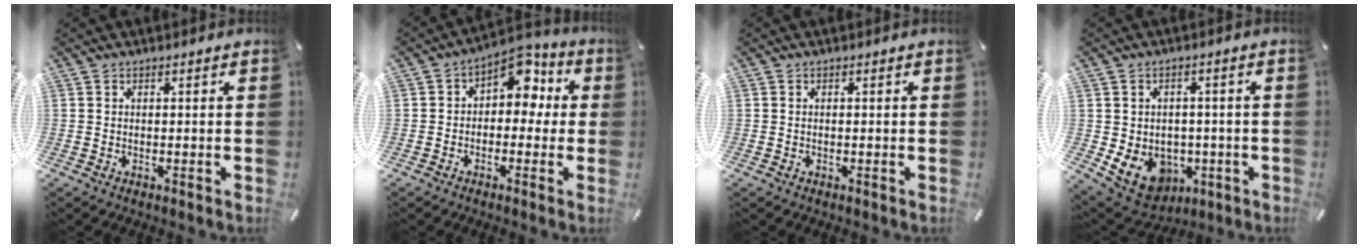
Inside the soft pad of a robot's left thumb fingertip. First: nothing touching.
{"total": 8.4, "force": [3.0, 6.0, 5.1], "torque": [-0.067, -0.018, 0.050]}
{"total": 0.0}
{"total": 9.5, "force": [-2.3, 8.0, 4.4], "torque": [-0.086, 0.001, -0.037]}